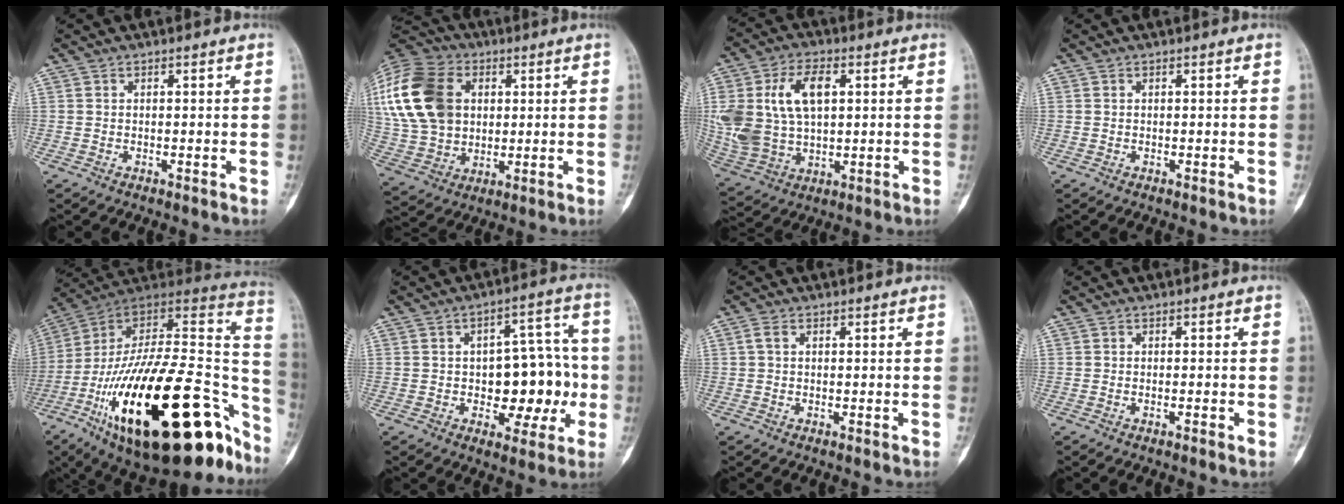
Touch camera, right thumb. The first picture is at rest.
{"total": 23.3, "force": [5.4, 17.1, 14.9], "torque": [-0.319, 0.019, 0.103]}
{"total": 16.4, "force": [3.6, 10.0, 12.5], "torque": [-0.253, 0.004, 0.078]}
{"total": 0.0}
{"total": 39.9, "force": [-17.2, 16.7, 31.9], "torque": [-0.431, 0.062, -0.268]}
{"total": 13.5, "force": [-2.1, 7.8, 10.9], "torque": [-0.097, 0.037, -0.021]}
{"total": 1.3, "force": [0.3, 0.8, 1.0], "torque": [-0.025, 0.007, 0.006]}
{"total": 0.8, "force": [-0.4, 0.1, 0.7], "torque": [-0.014, 0.000, -0.005]}